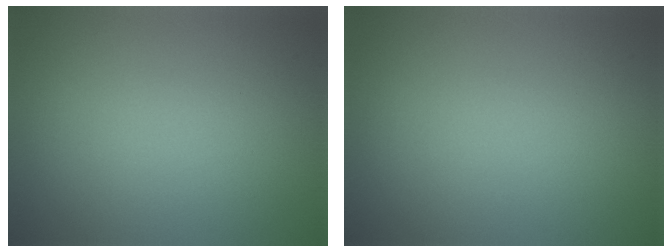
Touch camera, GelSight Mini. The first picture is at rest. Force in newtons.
{"total": 0.0}